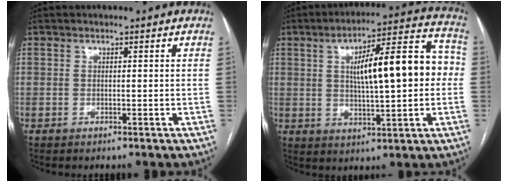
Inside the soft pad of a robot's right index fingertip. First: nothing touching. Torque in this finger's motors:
{"motor_torque": [0.60, 0.00, 0.84, 0.19]}